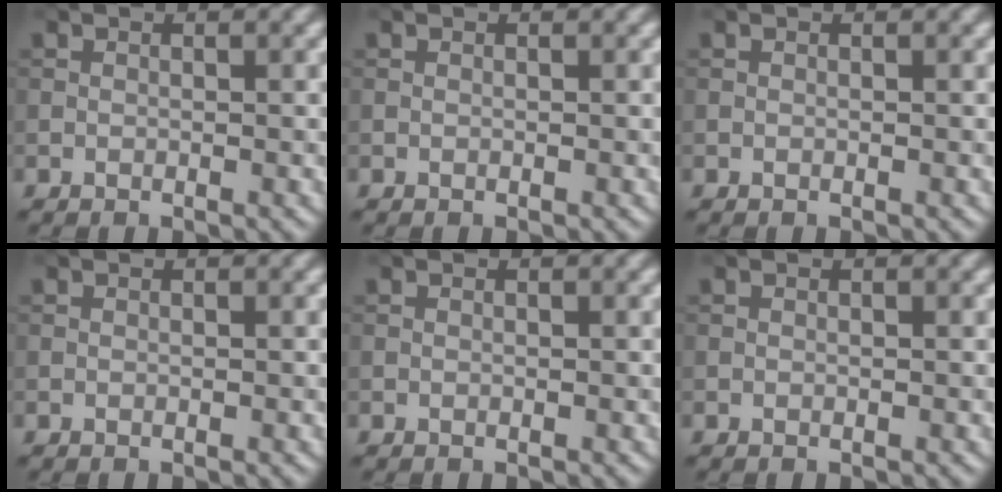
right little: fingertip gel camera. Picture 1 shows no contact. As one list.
[{"total": 0.0}, {"total": 0.0}, {"total": 0.0}, {"total": 0.0}, {"total": 0.0}]